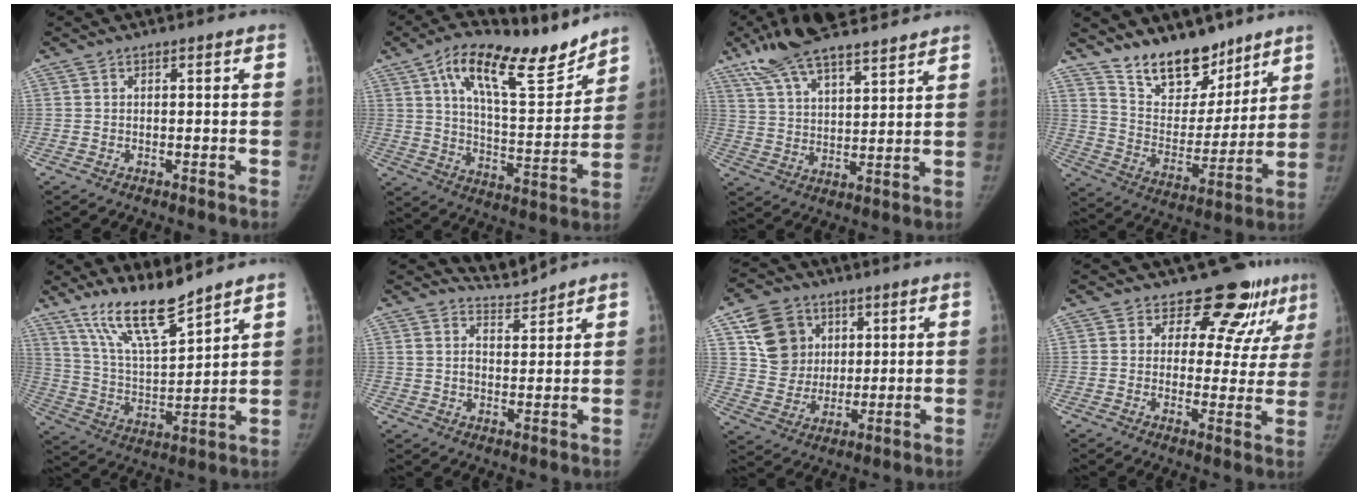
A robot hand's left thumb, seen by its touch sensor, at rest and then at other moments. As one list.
[{"total": 19.3, "force": [13.1, 6.6, 12.5], "torque": [-0.160, -0.064, 0.218]}, {"total": 17.2, "force": [13.0, 5.2, 10.1], "torque": [-0.162, -0.032, 0.231]}, {"total": 16.2, "force": [12.7, 7.8, 6.3], "torque": [-0.052, -0.089, 0.223]}, {"total": 14.1, "force": [11.3, 2.7, 8.0], "torque": [-0.131, -0.069, 0.219]}, {"total": 4.3, "force": [4.2, 0.4, -0.7], "torque": [0.027, -0.037, 0.079]}, {"total": 12.9, "force": [5.2, 10.8, 4.8], "torque": [-0.057, -0.011, 0.101]}, {"total": 11.4, "force": [8.8, 5.8, 4.2], "torque": [-0.003, -0.054, 0.097]}]